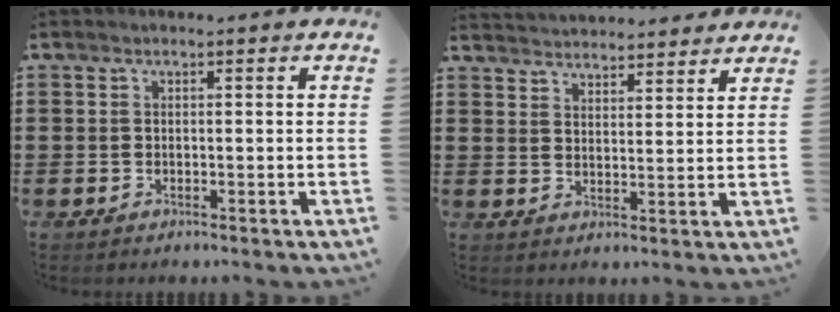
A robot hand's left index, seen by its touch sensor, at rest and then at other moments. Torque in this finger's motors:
{"motor_torque": [1.16, -0.98, 0.73, 0.21]}